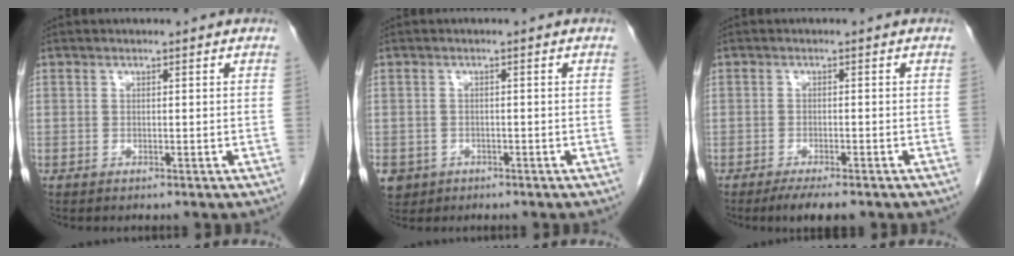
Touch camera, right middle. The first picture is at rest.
{"total": 4.8, "force": [-2.4, 4.0, 1.1], "torque": [-0.023, 0.002, -0.034]}
{"total": 4.8, "force": [-3.6, 1.0, 3.0], "torque": [-0.043, -0.009, -0.054]}